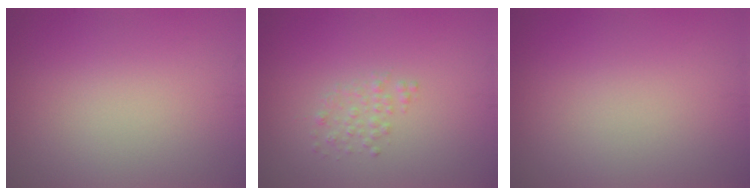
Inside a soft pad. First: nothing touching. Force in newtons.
{"total": 1.3, "press": 1.3, "slide": 0.0}
{"total": 0.0}